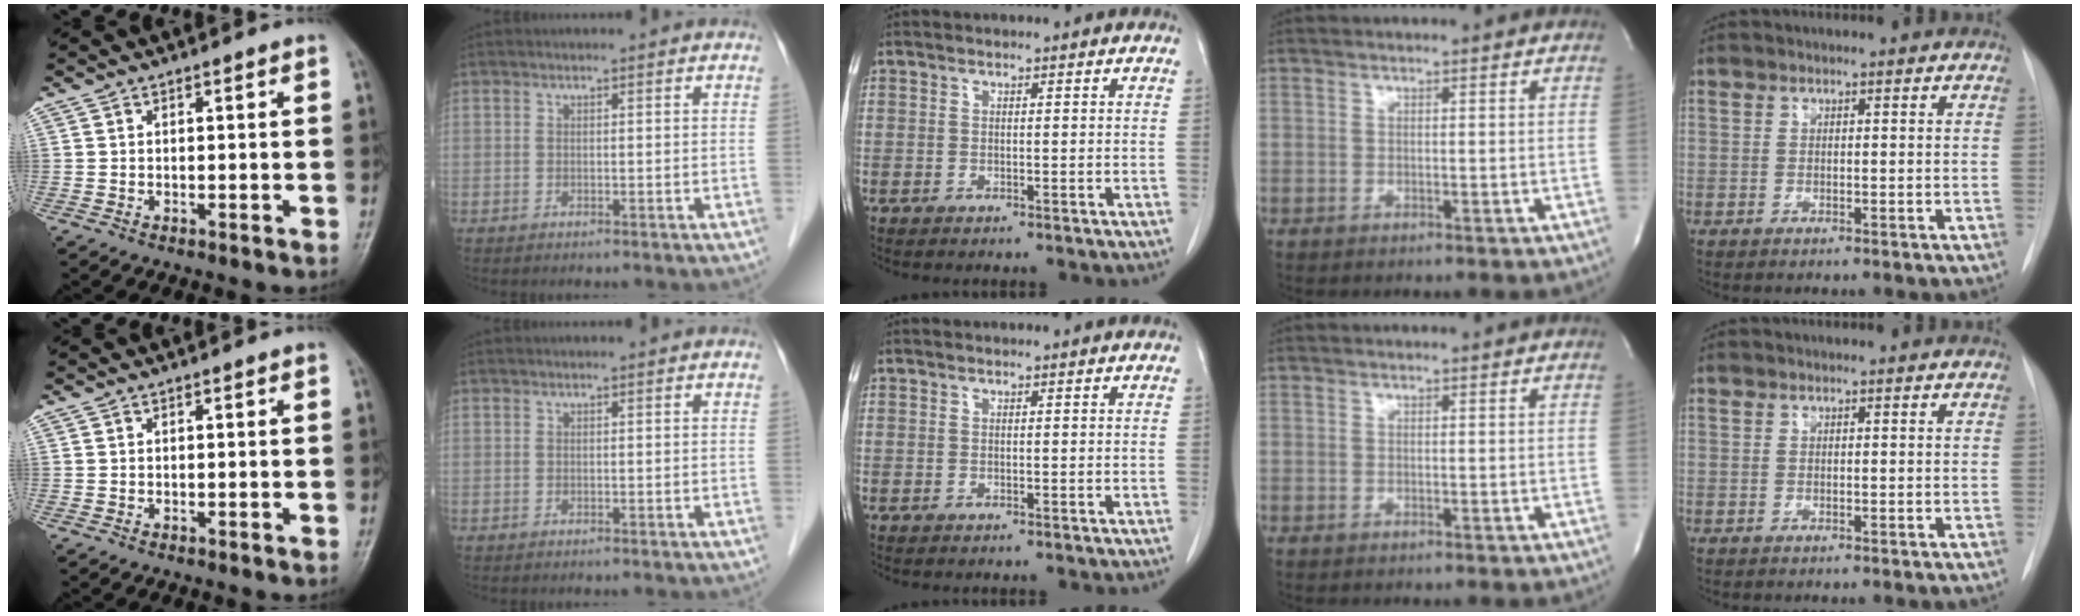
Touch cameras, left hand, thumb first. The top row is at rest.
{}